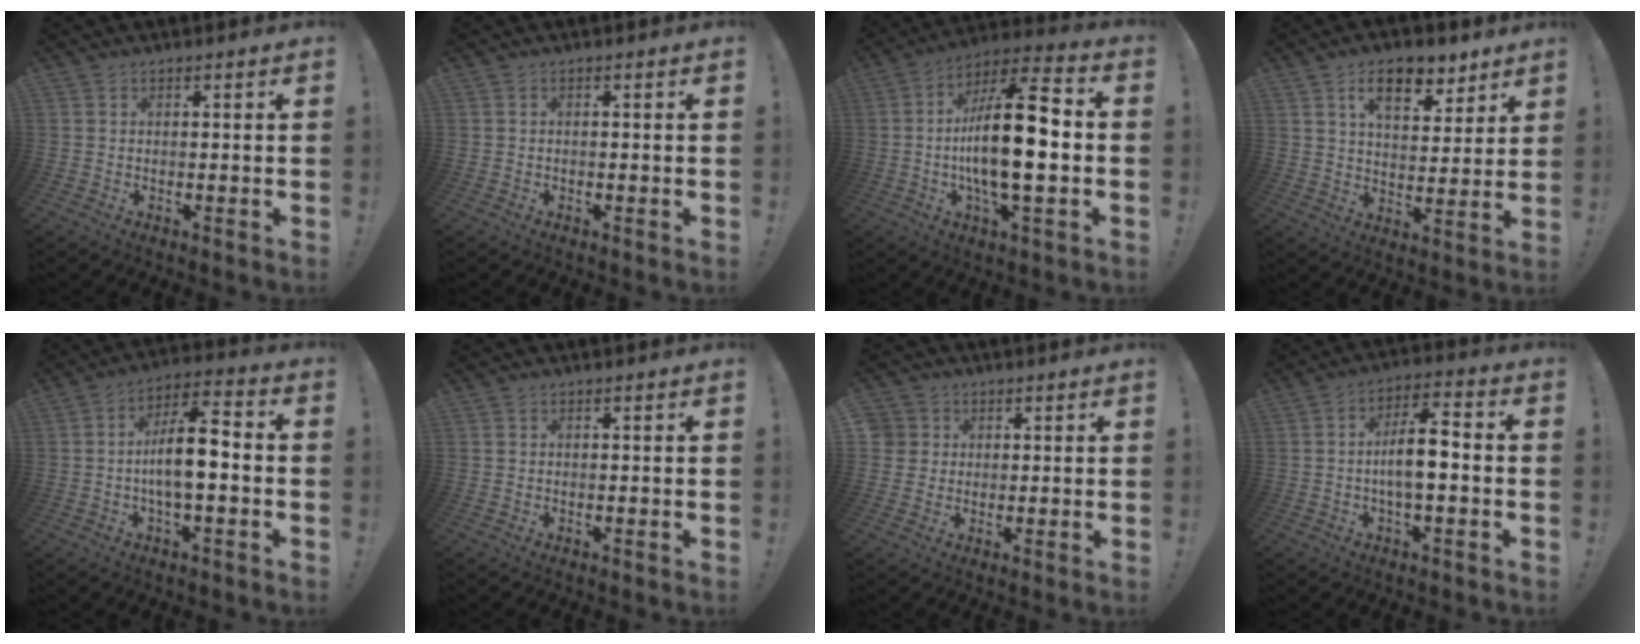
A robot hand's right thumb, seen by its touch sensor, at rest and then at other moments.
{"total": 0.0}
{"total": 21.3, "force": [-2.2, 7.0, 20.0], "torque": [-0.352, 0.008, -0.041]}
{"total": 12.3, "force": [7.2, 6.4, 7.6], "torque": [-0.102, -0.031, 0.127]}
{"total": 12.3, "force": [-1.8, 4.3, 11.4], "torque": [-0.197, 0.010, -0.037]}
{"total": 0.0}
{"total": 4.2, "force": [0.9, 4.0, 0.6], "torque": [-0.016, -0.004, 0.015]}
{"total": 10.3, "force": [-1.7, 3.6, 9.5], "torque": [-0.175, 0.015, -0.033]}